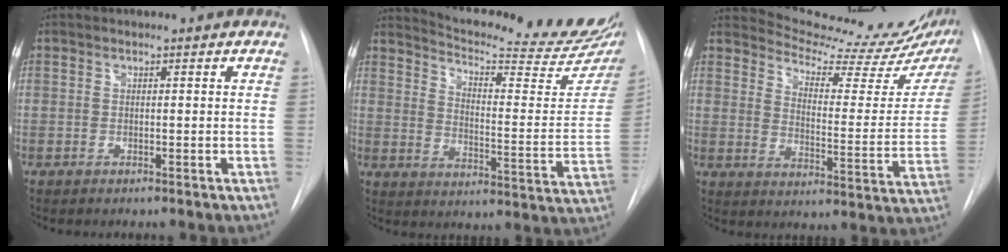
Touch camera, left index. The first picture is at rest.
{"total": 25.3, "force": [22.8, 3.1, 10.6], "torque": [-0.154, -0.092, 0.282]}
{"total": 20.4, "force": [19.7, 1.9, 5.0], "torque": [-0.076, -0.103, 0.243]}